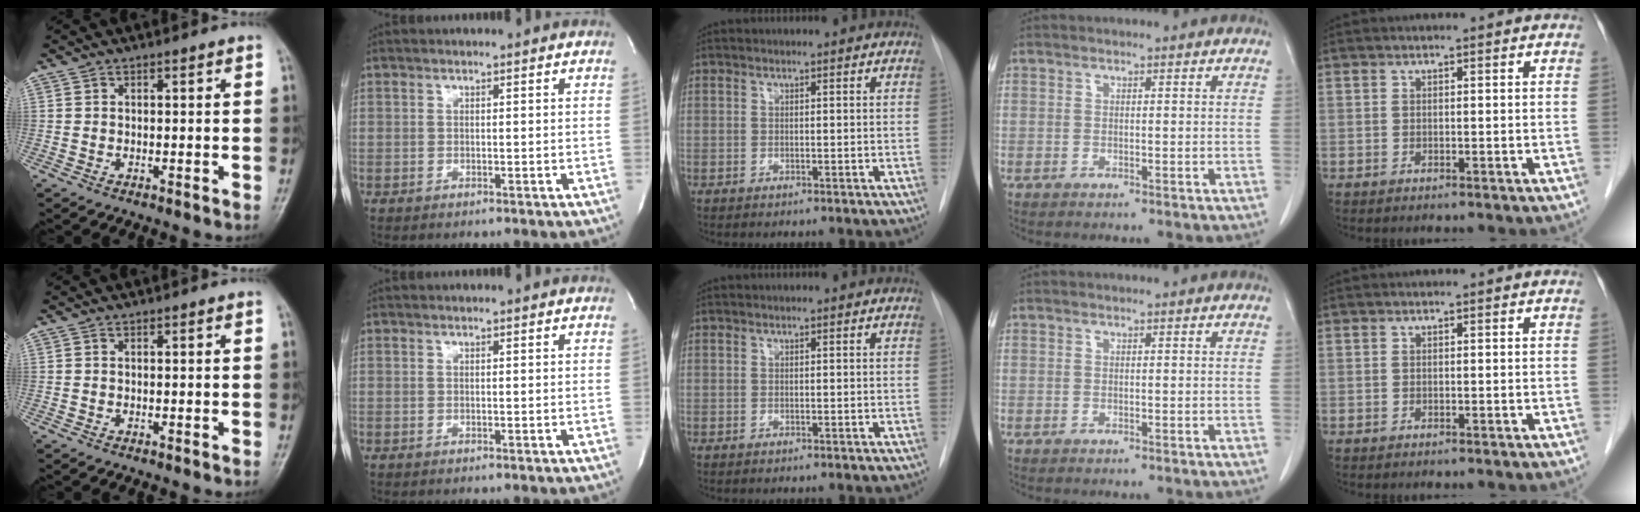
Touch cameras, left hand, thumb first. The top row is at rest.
{}